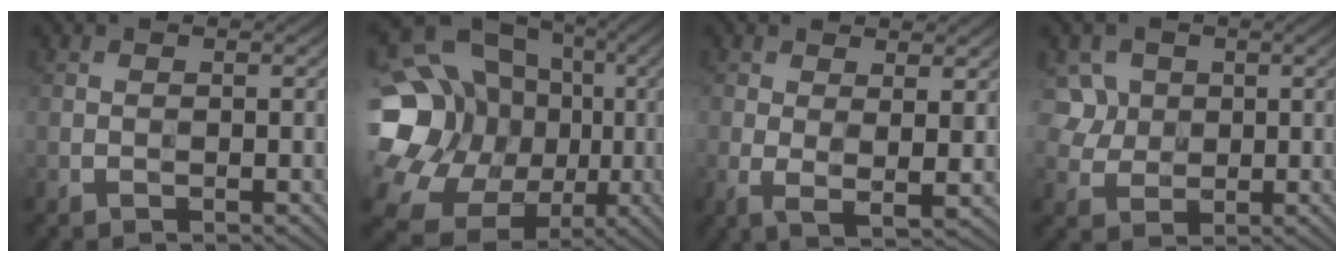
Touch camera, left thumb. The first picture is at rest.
{"total": 24.7, "force": [-2.3, 22.4, 10.3], "torque": [-0.253, 0.006, -0.051]}
{"total": 4.5, "force": [1.0, 1.6, 4.1], "torque": [-0.089, -0.014, 0.018]}
{"total": 4.7, "force": [1.5, 4.1, 1.7], "torque": [-0.062, -0.012, 0.038]}